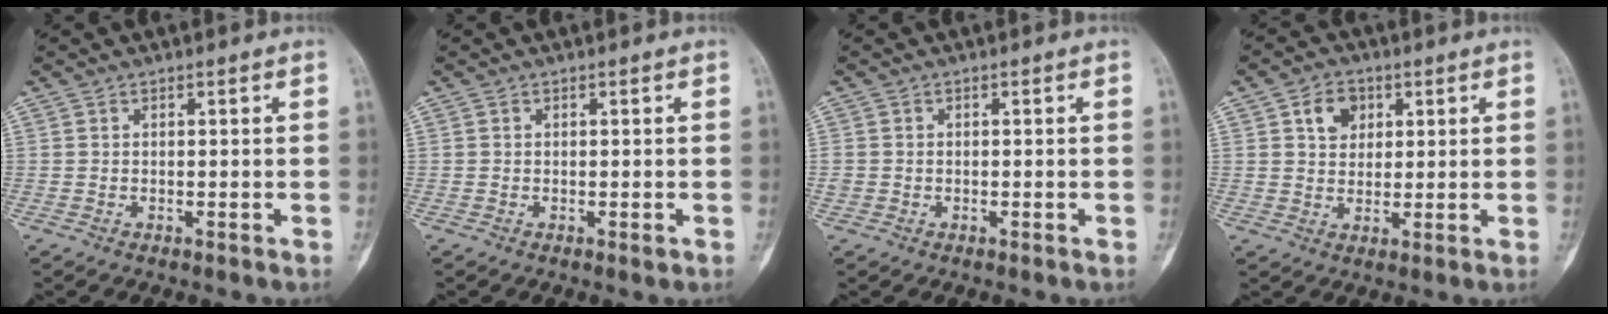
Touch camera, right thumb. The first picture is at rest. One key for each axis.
{"total": 0.5, "fx": -0.1, "fy": 0.2, "fz": 0.4, "tx": -0.002, "ty": -0.002, "tz": -0.003}
{"total": 1.4, "fx": -0.1, "fy": 1.3, "fz": 0.5, "tx": -0.007, "ty": 0.002, "tz": 0.000}
{"total": 5.8, "fx": 2.2, "fy": 4.5, "fz": 2.9, "tx": -0.024, "ty": -0.004, "tz": 0.035}